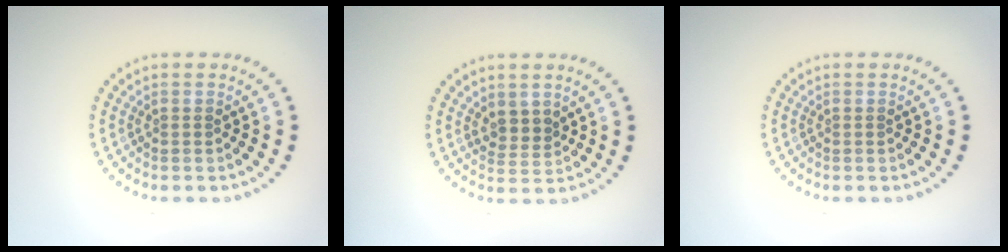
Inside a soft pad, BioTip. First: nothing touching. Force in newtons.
{"total": 1.9, "press": 1.4, "slide": 1.3}
{"total": 0.0}